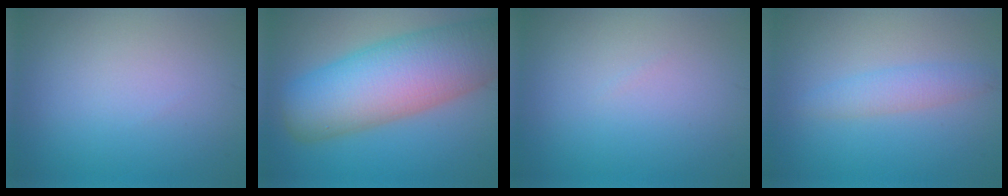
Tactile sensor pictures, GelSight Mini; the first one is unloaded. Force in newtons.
{"total": 11.3, "press": 11.3, "slide": 0.6}
{"total": 0.0}
{"total": 2.1, "press": 2.1, "slide": 0.1}